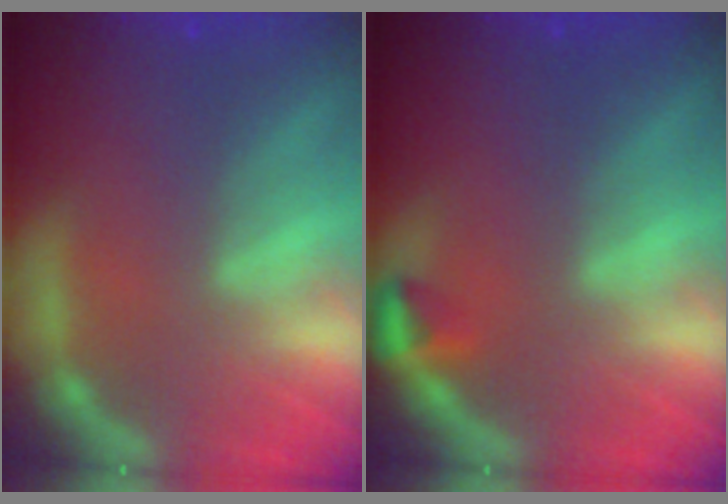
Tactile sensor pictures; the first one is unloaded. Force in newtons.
{"total": 1.5}